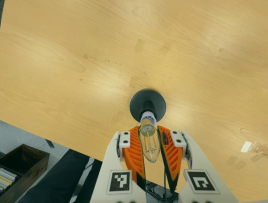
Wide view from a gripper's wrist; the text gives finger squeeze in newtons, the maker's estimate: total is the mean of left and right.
{"total": 21.3, "left": 24.0, "right": 18.6}